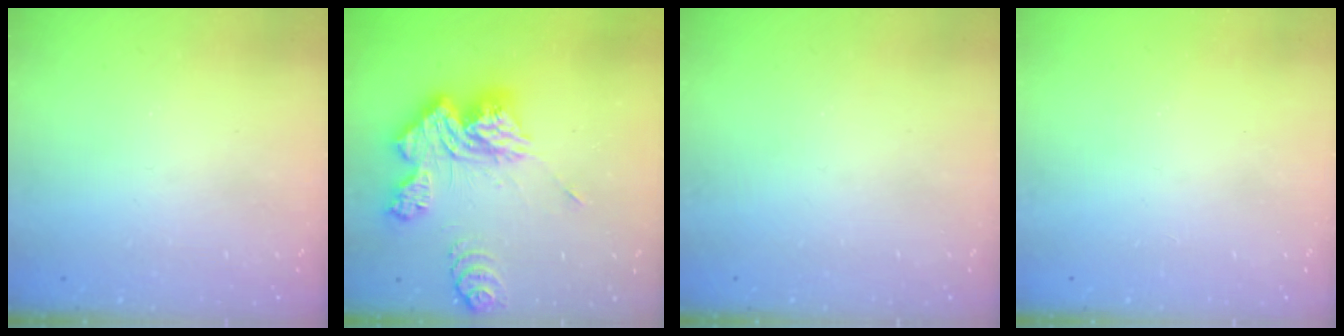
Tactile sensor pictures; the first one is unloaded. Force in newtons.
{"total": 20.4, "press": 20.3, "slide": 1.9}
{"total": 0.0}
{"total": 1.7, "press": 1.7, "slide": 0.2}